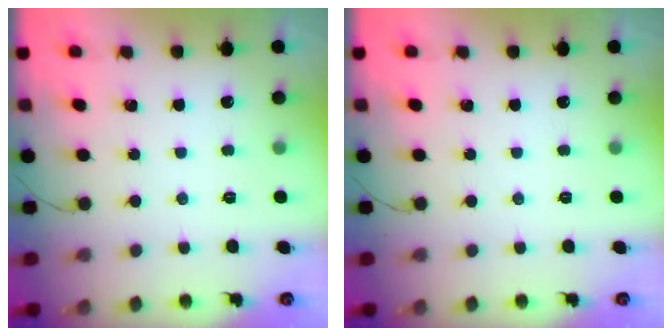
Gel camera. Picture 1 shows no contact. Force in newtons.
{"total": 0.0}